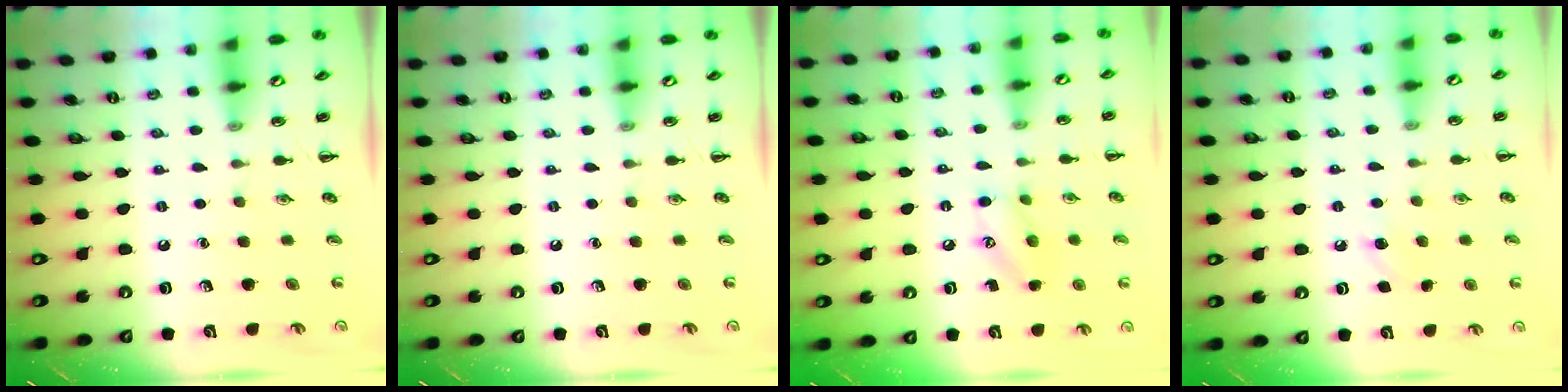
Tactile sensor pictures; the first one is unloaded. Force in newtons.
{"total": 0.0}
{"total": 9.4, "press": 9.3, "slide": 1.1}
{"total": 4.0, "press": 3.9, "slide": 0.8}